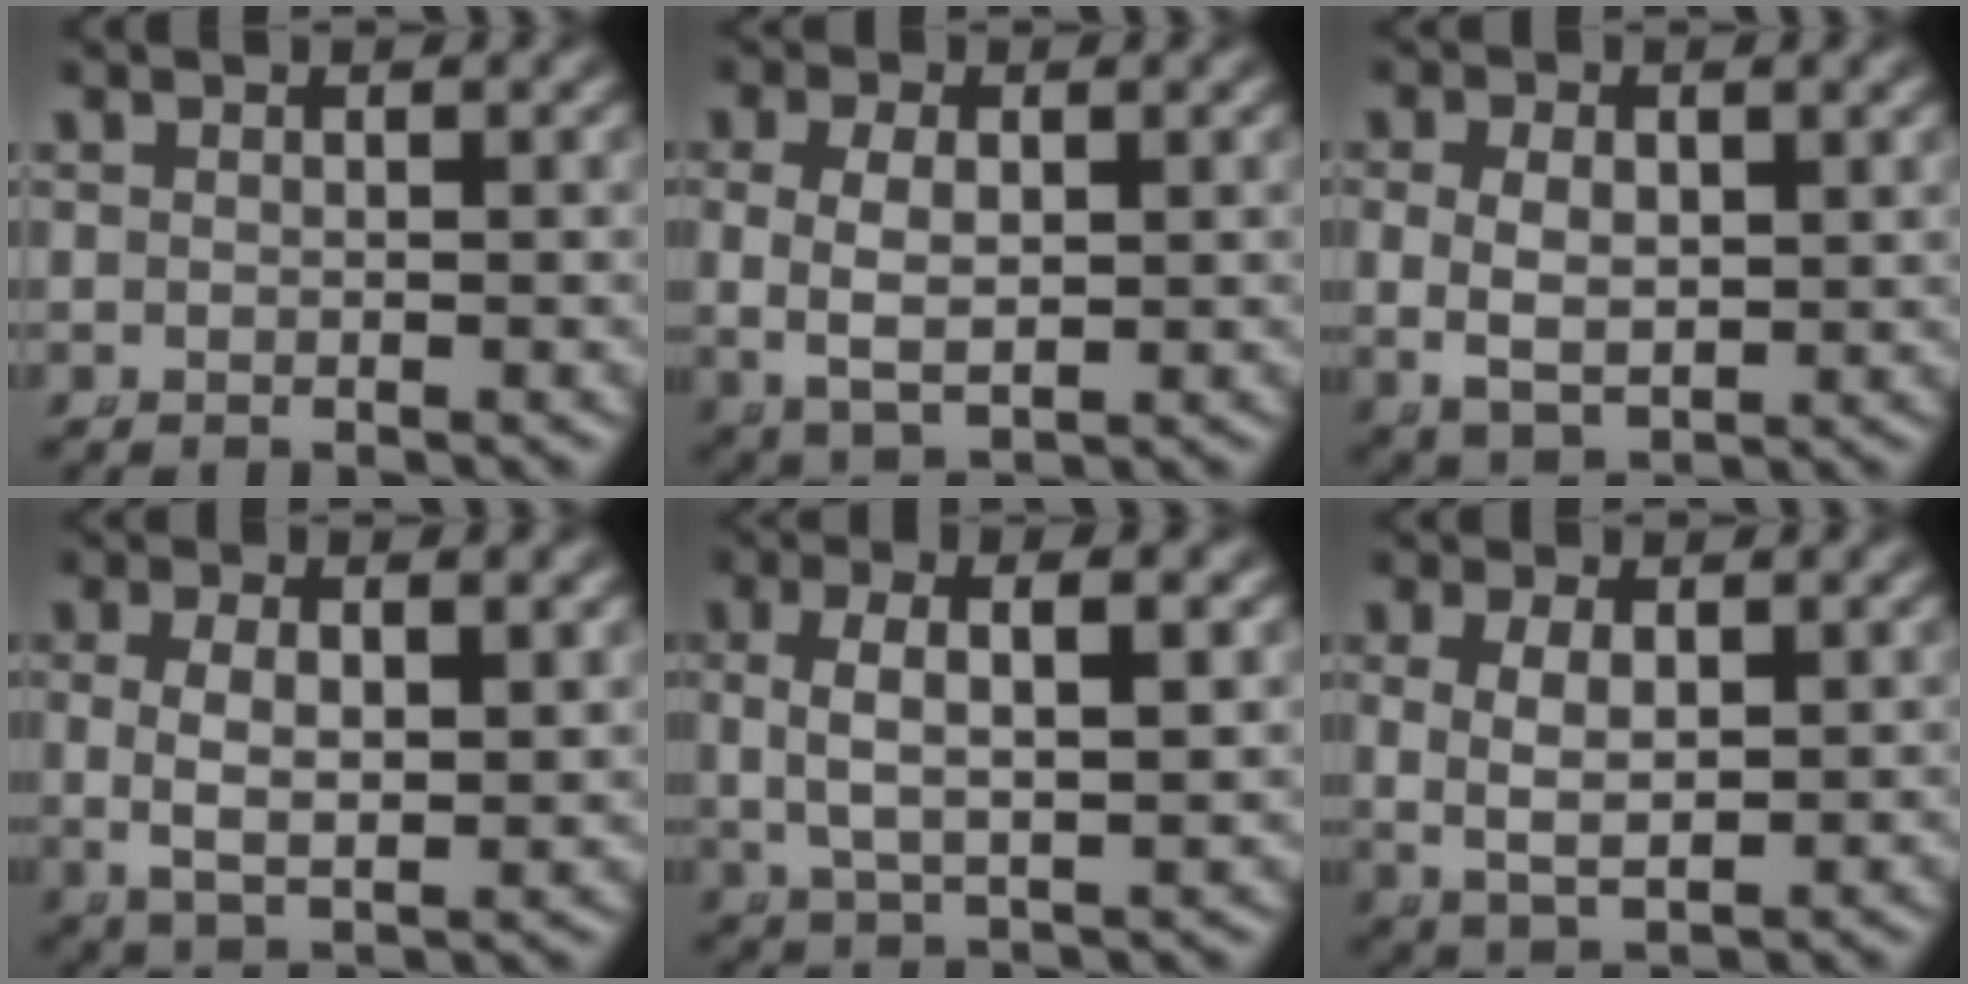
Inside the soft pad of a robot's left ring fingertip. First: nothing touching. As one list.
[{"total": 5.5, "force": [0.2, 3.7, 4.1], "torque": [-0.087, -0.009, 0.015]}, {"total": 5.1, "force": [0.1, 3.6, 3.5], "torque": [-0.076, -0.019, 0.019]}, {"total": 5.1, "force": [0.4, 2.7, 4.3], "torque": [-0.090, -0.010, 0.020]}, {"total": 5.0, "force": [1.1, 1.9, 4.5], "torque": [-0.095, -0.002, 0.030]}, {"total": 5.2, "force": [0.3, 3.5, 3.9], "torque": [-0.084, -0.013, 0.016]}]